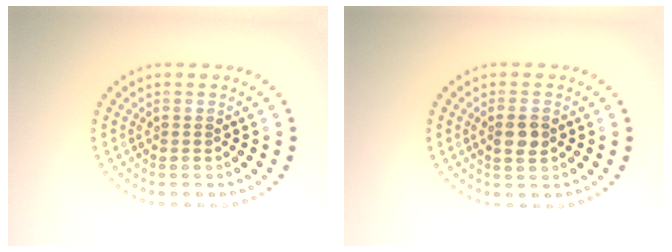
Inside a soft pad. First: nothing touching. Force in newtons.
{"total": 1.9, "press": 1.8, "slide": 0.6}